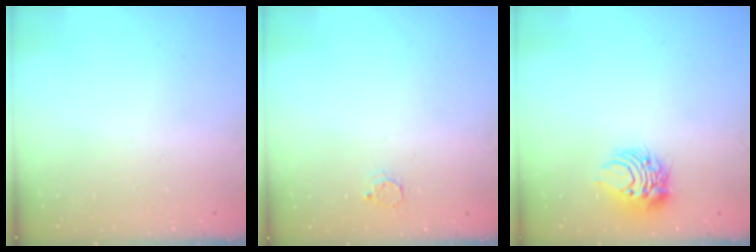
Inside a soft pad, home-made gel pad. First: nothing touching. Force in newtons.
{"total": 2.4, "press": 2.4, "slide": 0.3}
{"total": 8.2, "press": 8.2, "slide": 0.3}